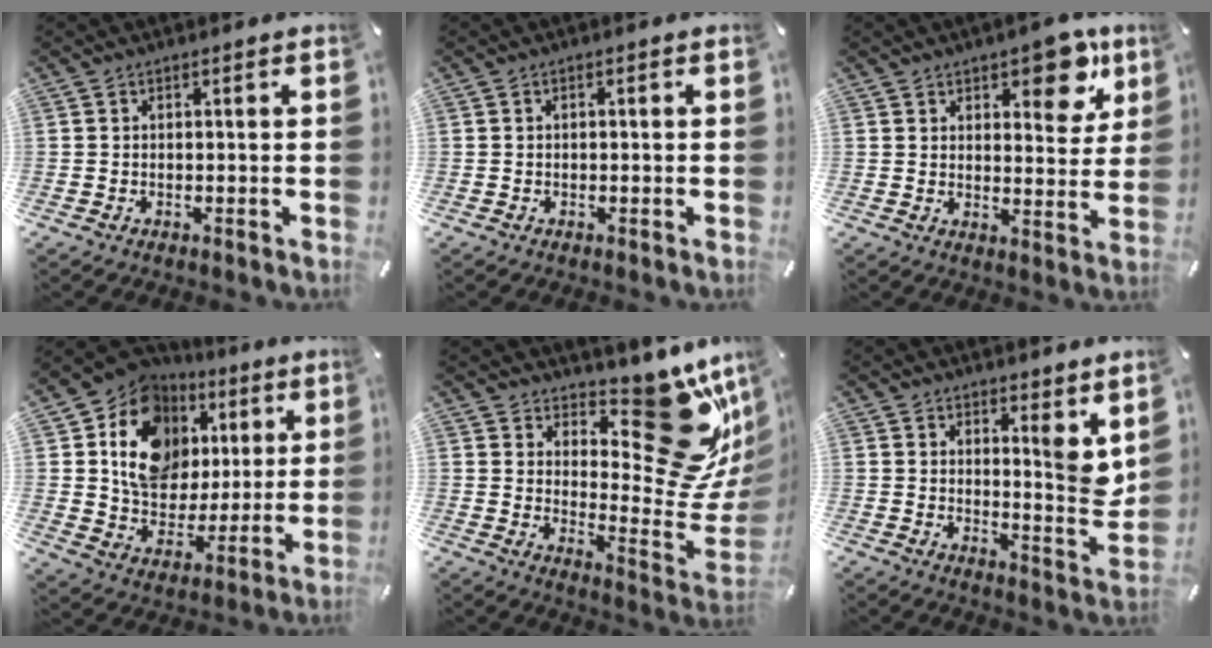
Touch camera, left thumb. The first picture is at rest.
{"total": 0.6, "force": [-0.1, 0.4, 0.4], "torque": [-0.007, 0.002, -0.002]}
{"total": 9.9, "force": [6.5, 4.9, 5.6], "torque": [-0.048, -0.040, 0.106]}
{"total": 15.6, "force": [5.2, 13.0, 6.9], "torque": [-0.133, -0.025, 0.102]}
{"total": 17.2, "force": [10.7, 8.0, 10.9], "torque": [-0.101, -0.109, 0.170]}
{"total": 7.0, "force": [4.7, 2.3, 4.6], "torque": [-0.042, -0.052, 0.080]}